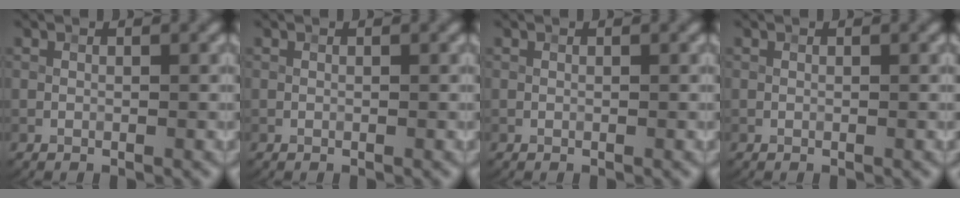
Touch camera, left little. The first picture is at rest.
{"total": 0.0}
{"total": 0.0}
{"total": 0.0}